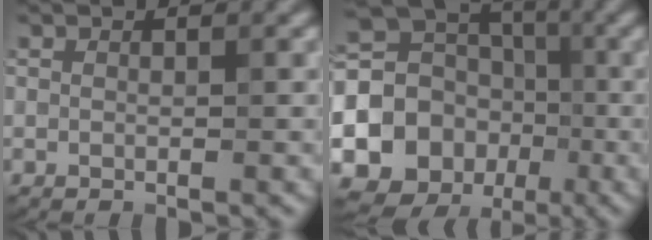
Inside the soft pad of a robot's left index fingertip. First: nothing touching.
{"total": 14.6, "force": [-2.6, 13.5, 4.9], "torque": [-0.109, -0.006, -0.065]}